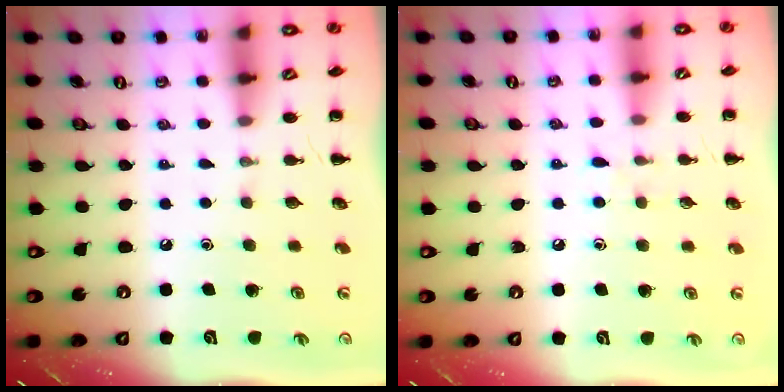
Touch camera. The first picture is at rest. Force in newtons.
{"total": 4.6, "press": 4.2, "slide": 2.0}